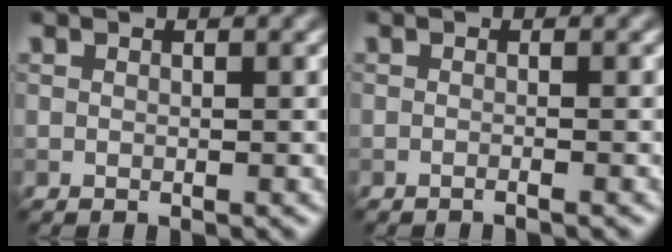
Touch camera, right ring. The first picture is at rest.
{"total": 0.6, "force": [-0.5, 0.0, 0.4], "torque": [-0.005, -0.005, -0.015]}